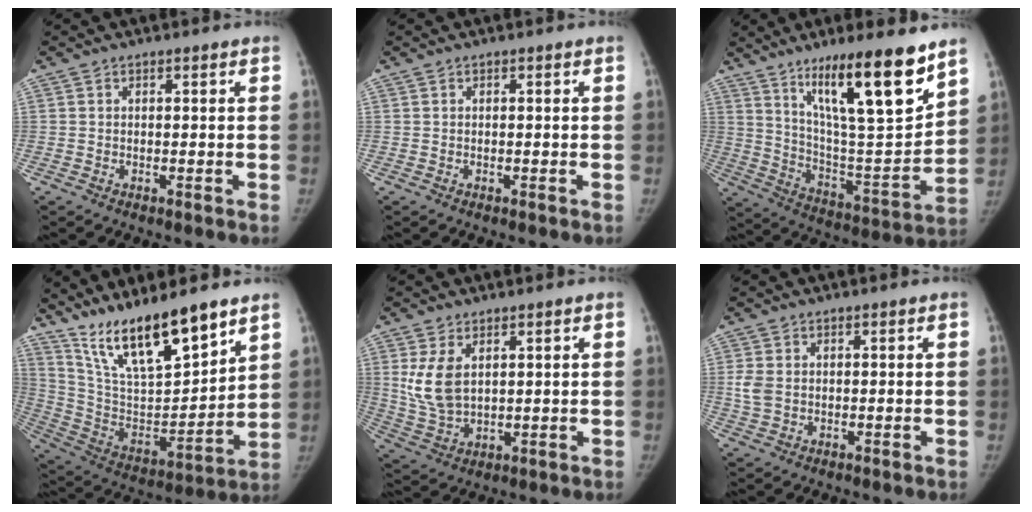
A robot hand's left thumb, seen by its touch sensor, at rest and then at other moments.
{"total": 0.0}
{"total": 22.2, "force": [13.8, 4.0, 16.9], "torque": [-0.248, -0.077, 0.237]}
{"total": 19.6, "force": [14.5, 5.1, 12.1], "torque": [-0.177, -0.075, 0.274]}
{"total": 8.1, "force": [2.8, 4.7, 5.9], "torque": [-0.113, -0.014, 0.068]}
{"total": 3.3, "force": [0.4, 2.4, 2.2], "torque": [-0.054, -0.002, 0.011]}